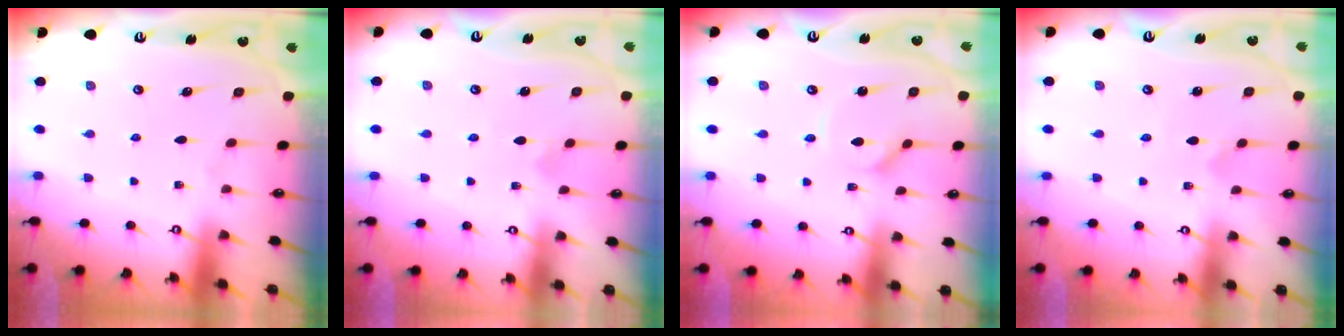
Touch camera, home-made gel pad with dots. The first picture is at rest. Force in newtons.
{"total": 2.4, "press": 2.4, "slide": 0.1}
{"total": 2.7, "press": 2.6, "slide": 0.4}
{"total": 0.6, "press": 0.6, "slide": 0.0}